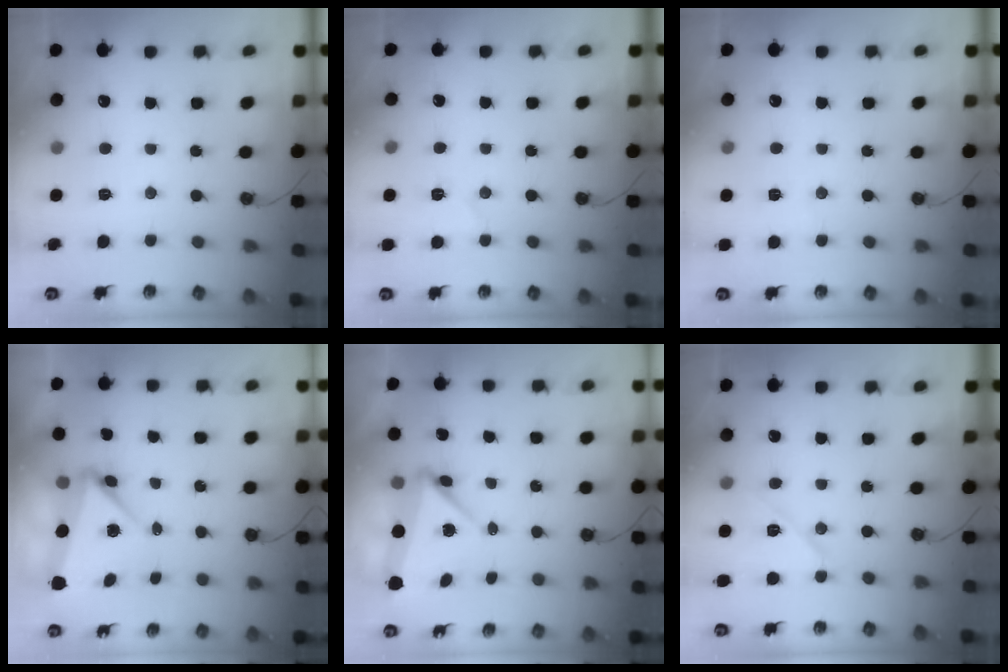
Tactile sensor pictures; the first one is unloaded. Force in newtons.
{"total": 9.1, "press": 3.6, "slide": 8.4}
{"total": 2.9, "press": 2.7, "slide": 0.9}
{"total": 5.5, "press": 5.3, "slide": 1.7}
{"total": 6.0, "press": 5.7, "slide": 1.7}
{"total": 9.8, "press": 8.7, "slide": 4.7}